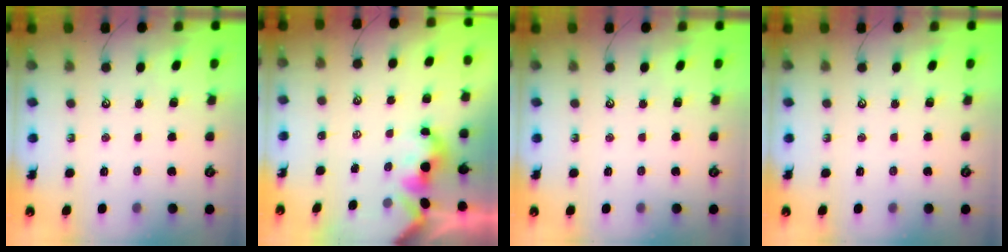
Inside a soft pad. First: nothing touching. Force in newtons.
{"total": 1.7, "press": 1.7, "slide": 0.2}
{"total": 0.0}
{"total": 0.0}